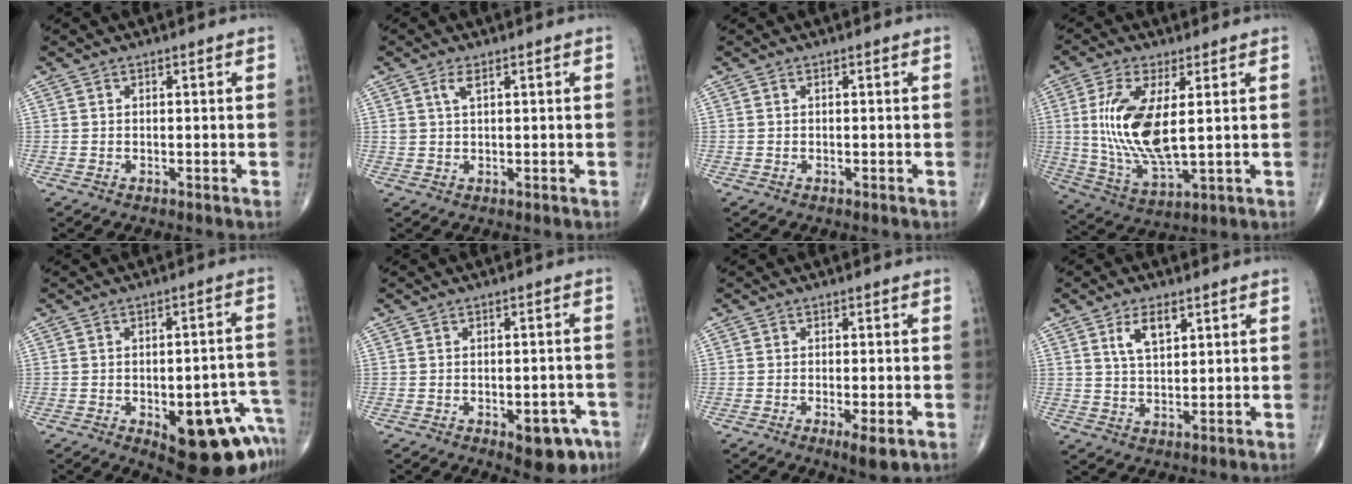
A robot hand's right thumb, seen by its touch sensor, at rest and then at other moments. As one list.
[{"total": 2.3, "force": [1.2, 0.9, 1.7], "torque": [-0.037, -0.001, 0.027]}, {"total": 0.0}, {"total": 14.6, "force": [2.2, 5.7, 13.2], "torque": [-0.279, -0.022, 0.051]}, {"total": 17.4, "force": [-7.5, 7.4, 13.9], "torque": [-0.105, 0.044, -0.078]}, {"total": 7.5, "force": [-3.7, 3.6, 5.4], "torque": [-0.045, 0.020, -0.038]}, {"total": 4.3, "force": [-1.8, 1.0, 3.7], "torque": [-0.059, -0.008, -0.027]}, {"total": 5.5, "force": [2.7, 2.6, 4.1], "torque": [-0.067, -0.013, 0.052]}]